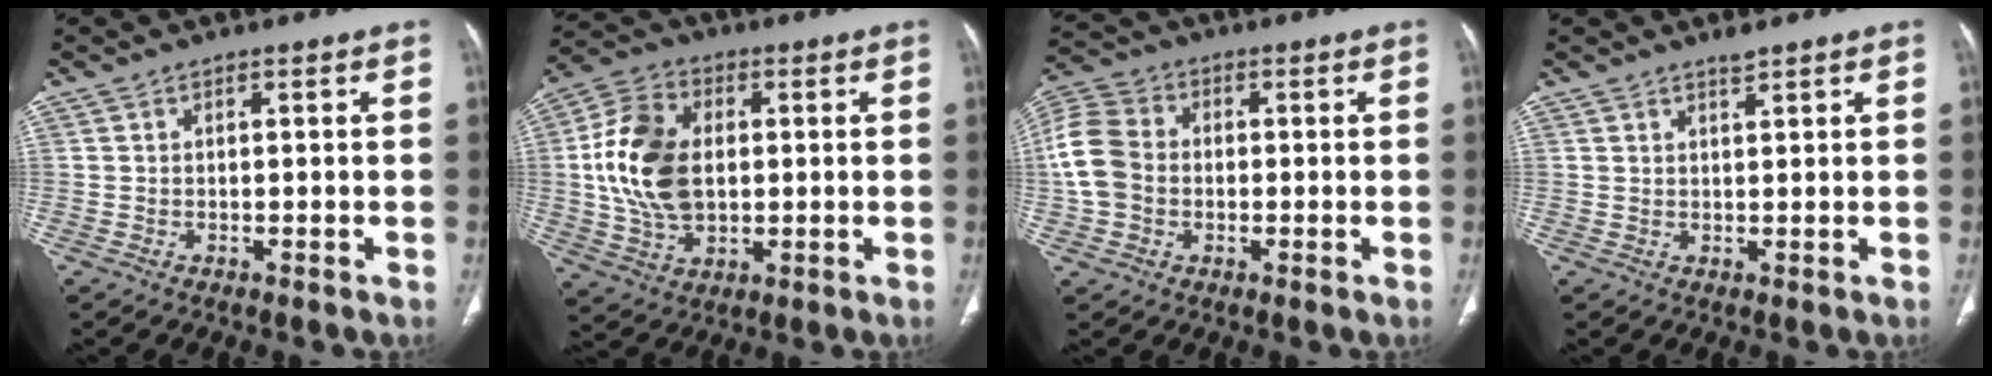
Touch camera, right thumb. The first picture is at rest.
{"total": 15.4, "force": [1.1, 10.2, 11.4], "torque": [-0.205, 0.010, 0.022]}
{"total": 10.4, "force": [-0.4, 8.4, 6.2], "torque": [-0.119, 0.029, -0.017]}
{"total": 1.6, "force": [1.4, 0.2, 0.7], "torque": [-0.004, -0.007, 0.027]}